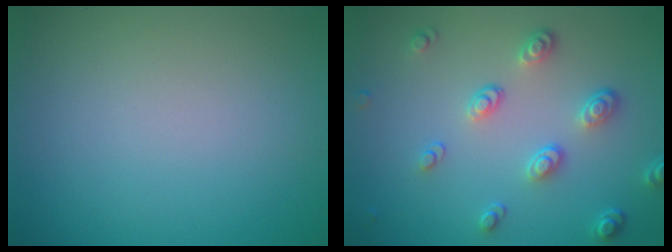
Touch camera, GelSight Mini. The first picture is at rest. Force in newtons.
{"total": 3.7, "press": 2.9, "slide": 2.3}